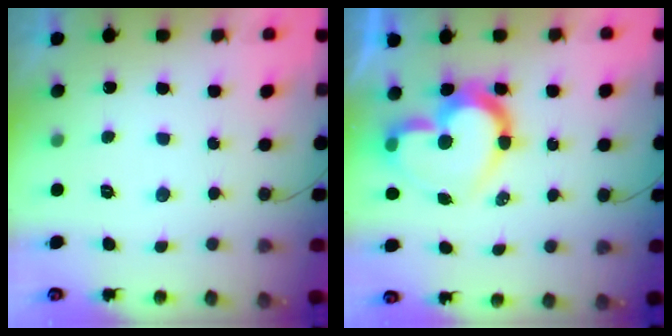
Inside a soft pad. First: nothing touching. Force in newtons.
{"total": 15.8, "press": 15.7, "slide": 1.3}